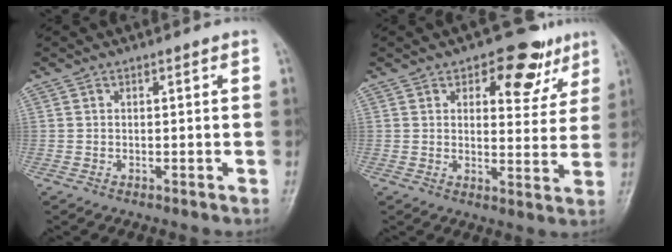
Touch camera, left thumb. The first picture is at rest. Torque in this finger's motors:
{"motor_torque": [-0.08, 0.18, -0.10, -0.10, 0.02]}